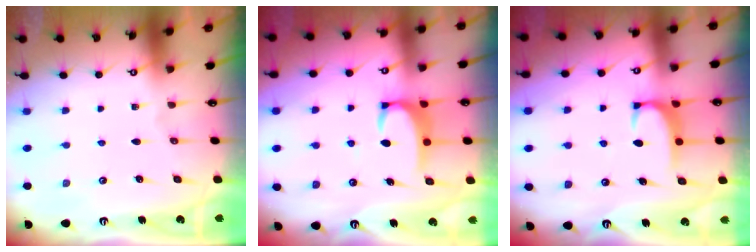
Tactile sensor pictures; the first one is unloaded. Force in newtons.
{"total": 3.3, "press": 3.3, "slide": 0.3}
{"total": 1.5, "press": 1.4, "slide": 0.4}